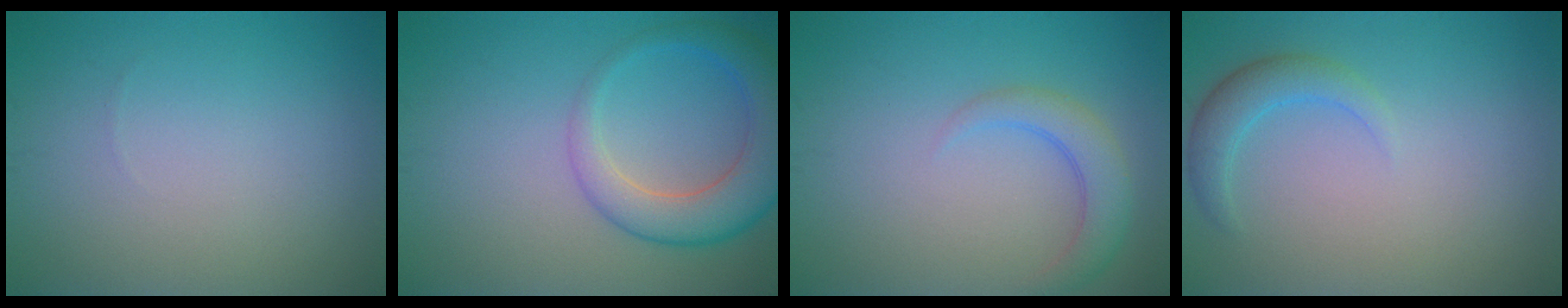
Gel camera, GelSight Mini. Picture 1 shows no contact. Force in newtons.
{"total": 5.8, "press": 5.8, "slide": 0.4}
{"total": 2.8, "press": 2.8, "slide": 0.3}
{"total": 2.4, "press": 2.4, "slide": 0.1}